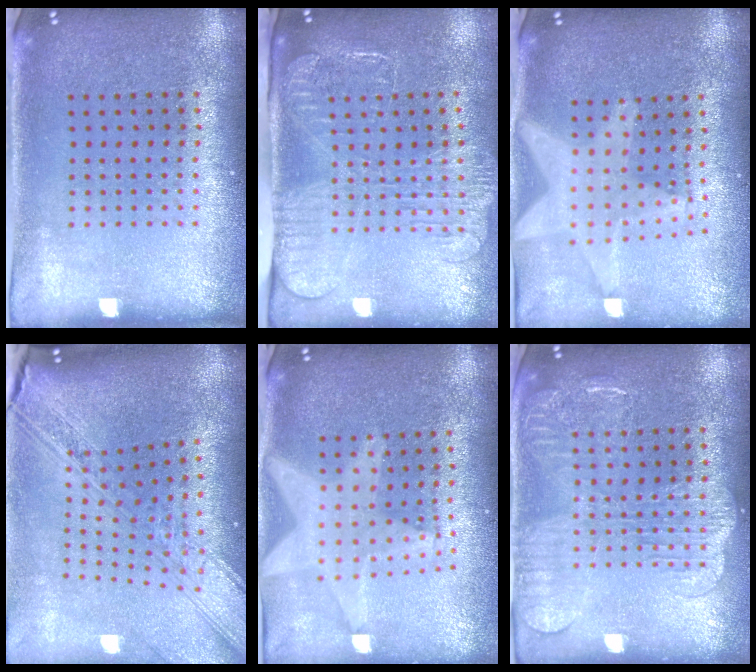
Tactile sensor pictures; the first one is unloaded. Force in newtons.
{"total": 2.6, "press": 2.0, "slide": 1.6}
{"total": 2.2, "press": 1.8, "slide": 1.2}
{"total": 3.8, "press": 2.7, "slide": 2.7}
{"total": 2.2, "press": 1.8, "slide": 1.2}
{"total": 2.0, "press": 2.0, "slide": 0.4}